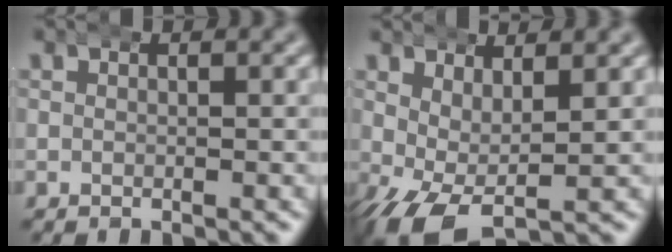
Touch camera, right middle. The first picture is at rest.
{"total": 5.6, "force": [-2.2, 3.0, 4.2], "torque": [-0.095, -0.036, -0.018]}